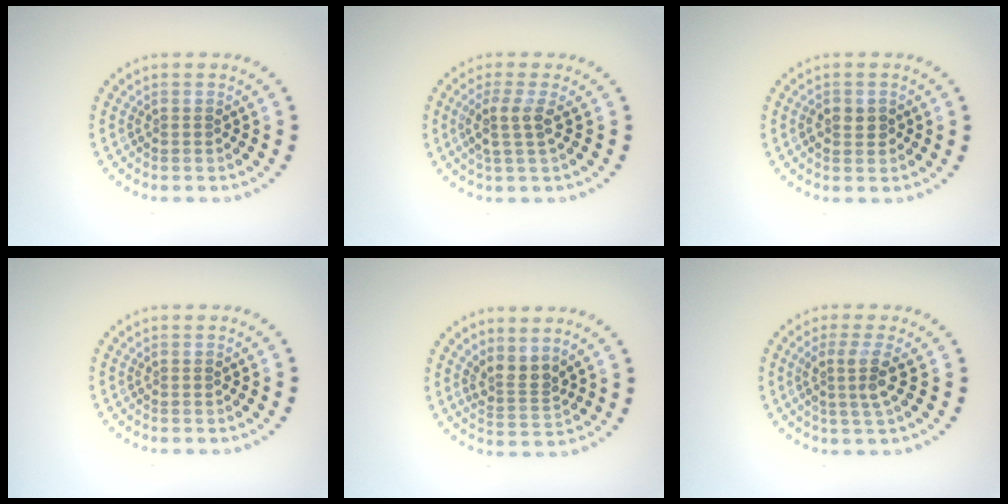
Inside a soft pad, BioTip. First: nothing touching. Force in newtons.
{"total": 2.6, "press": 2.0, "slide": 1.6}
{"total": 1.8, "press": 1.8, "slide": 0.3}
{"total": 0.0}
{"total": 2.5, "press": 1.8, "slide": 1.8}
{"total": 2.6, "press": 2.0, "slide": 1.7}